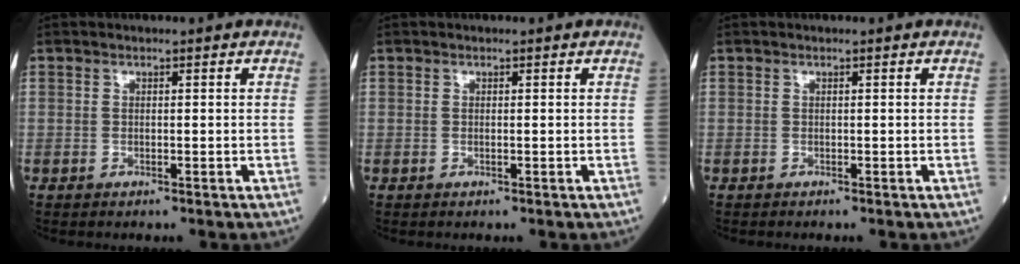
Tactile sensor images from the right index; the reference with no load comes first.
{"total": 0.0}
{"total": 0.0}